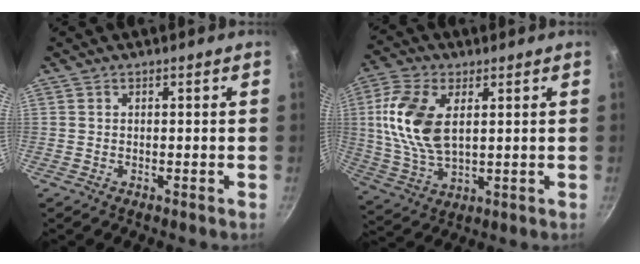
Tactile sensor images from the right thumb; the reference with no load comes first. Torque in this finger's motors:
{"motor_torque": [-0.18, 0.70, 0.37, 0.37, 0.33]}